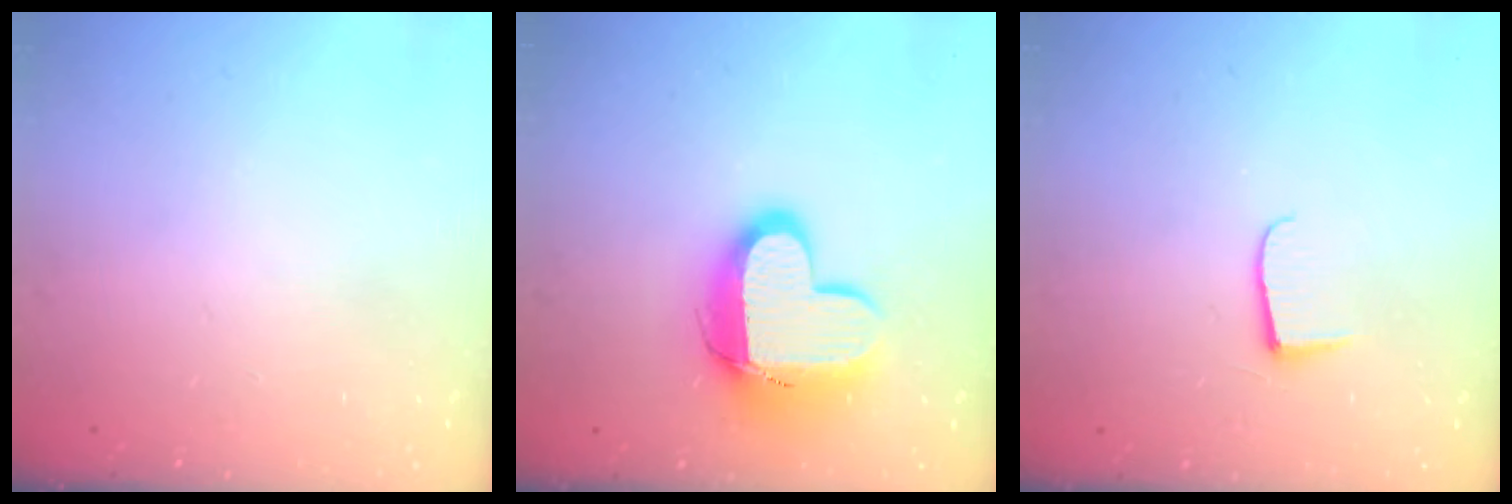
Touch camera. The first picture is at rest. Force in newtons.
{"total": 14.3, "press": 14.3, "slide": 1.2}
{"total": 5.1, "press": 5.0, "slide": 0.6}